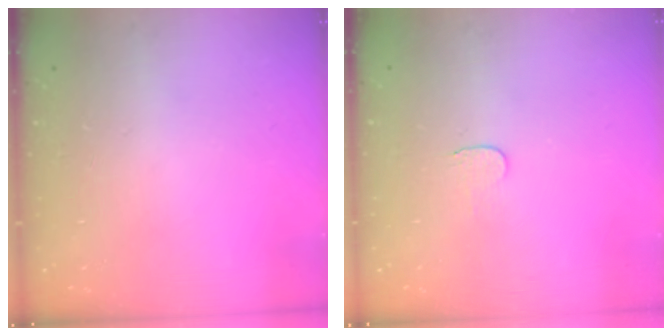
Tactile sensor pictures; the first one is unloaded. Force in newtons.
{"total": 3.3, "press": 3.3, "slide": 0.4}